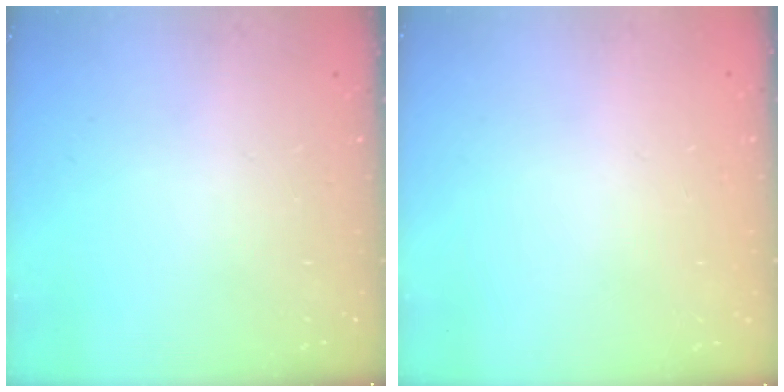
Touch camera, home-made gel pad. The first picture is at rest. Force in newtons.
{"total": 0.0}